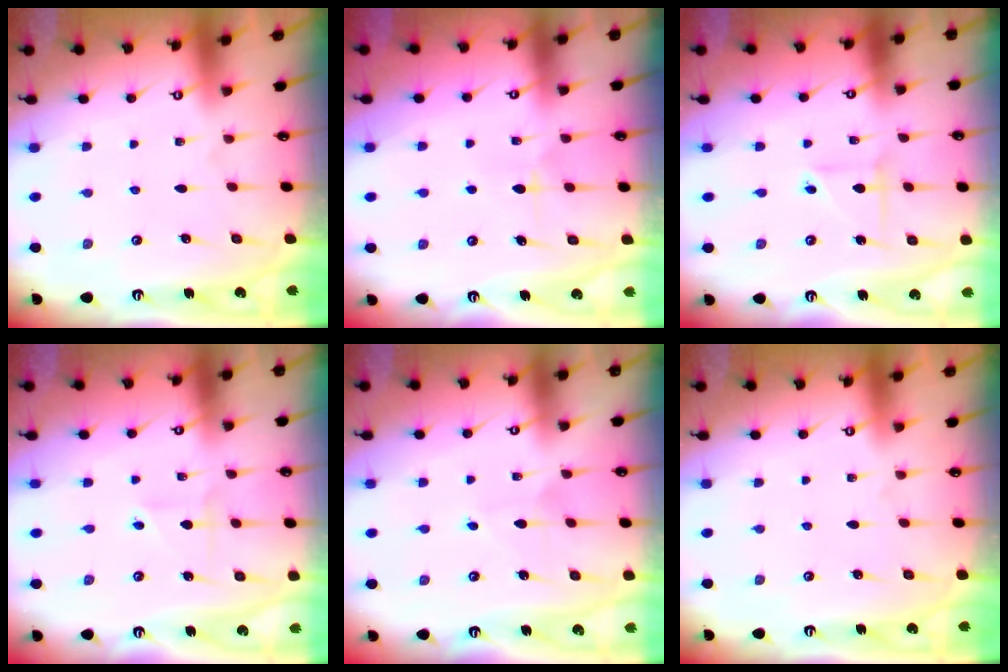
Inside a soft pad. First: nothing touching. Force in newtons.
{"total": 6.0, "press": 6.0, "slide": 0.3}
{"total": 2.9, "press": 2.9, "slide": 0.2}
{"total": 2.0, "press": 2.0, "slide": 0.5}
{"total": 4.5, "press": 4.4, "slide": 0.3}
{"total": 0.0}